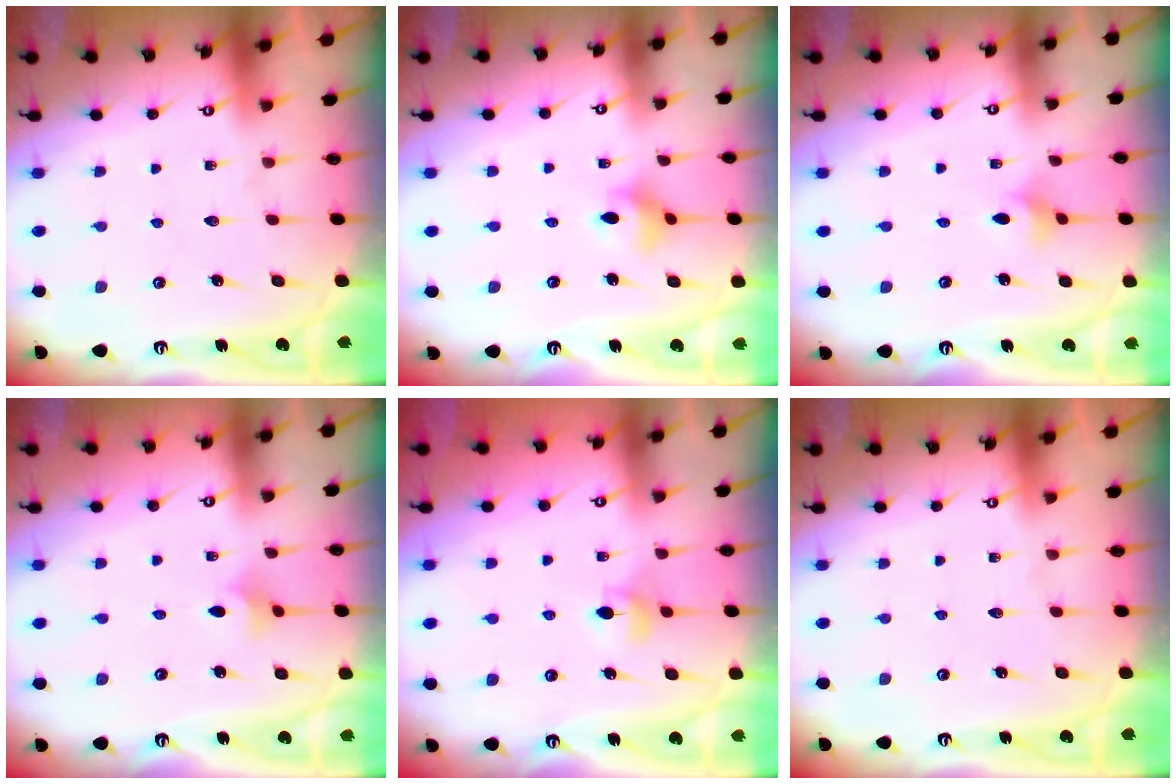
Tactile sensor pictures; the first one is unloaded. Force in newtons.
{"total": 5.1, "press": 4.7, "slide": 1.8}
{"total": 2.8, "press": 2.7, "slide": 0.7}
{"total": 3.6, "press": 3.5, "slide": 0.8}
{"total": 4.6, "press": 4.5, "slide": 0.9}
{"total": 0.0}